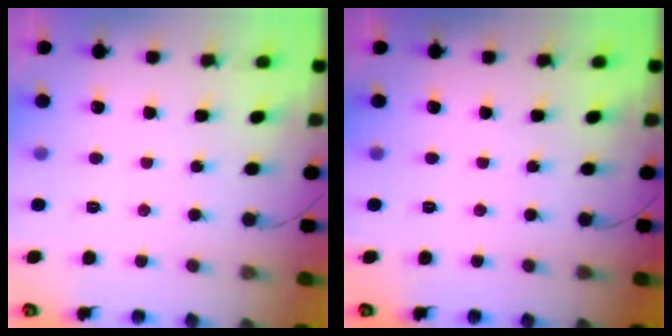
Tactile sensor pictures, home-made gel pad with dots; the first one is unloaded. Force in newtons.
{"total": 0.0}